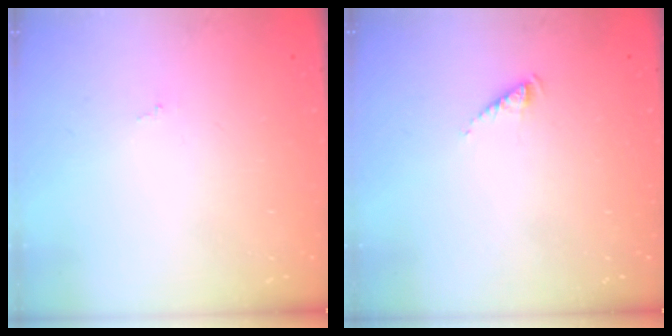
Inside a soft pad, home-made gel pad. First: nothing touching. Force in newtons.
{"total": 1.7, "press": 1.6, "slide": 0.4}